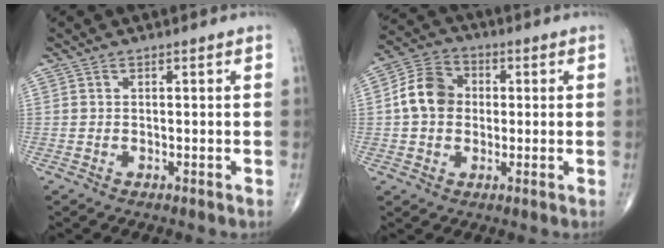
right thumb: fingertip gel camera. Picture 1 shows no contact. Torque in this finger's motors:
{"motor_torque": [0.63, 1.15, 0.30, -0.37, 0.24]}